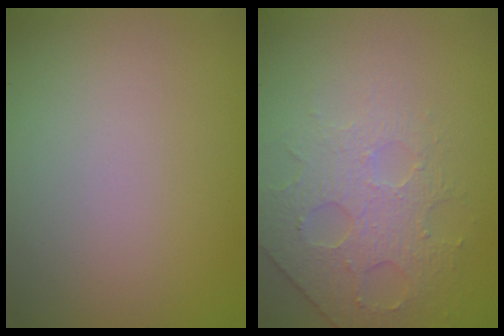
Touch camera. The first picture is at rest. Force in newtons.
{"total": 4.5, "press": 3.3, "slide": 3.0}